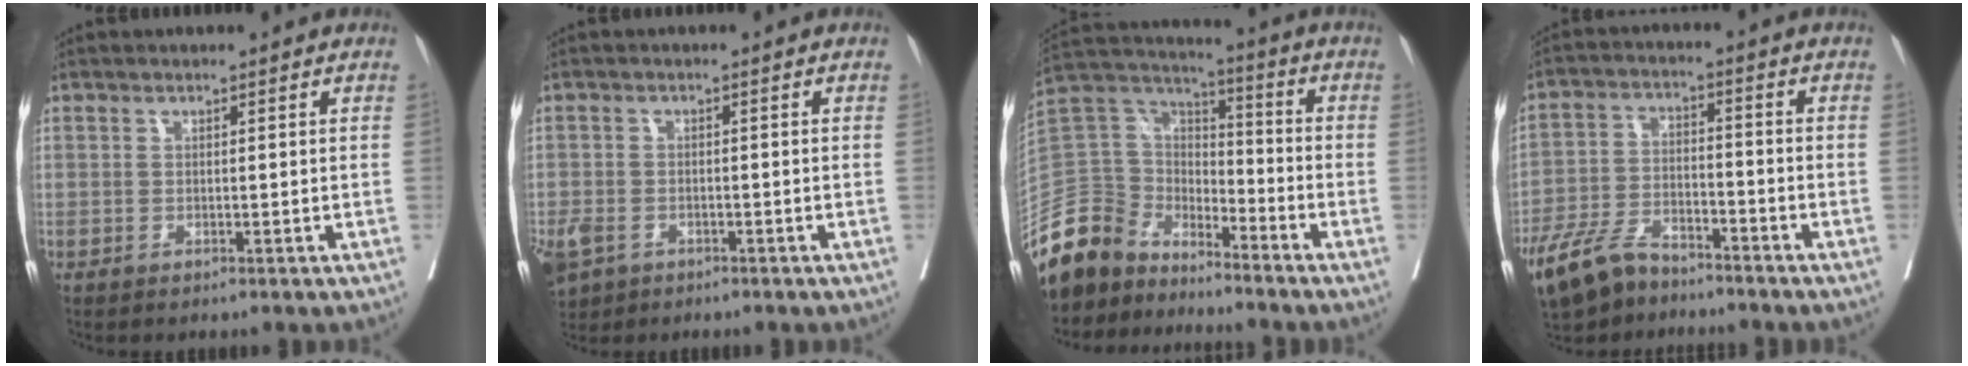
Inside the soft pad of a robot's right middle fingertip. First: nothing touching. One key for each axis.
{"total": 8.4, "fx": -4.4, "fy": 5.9, "fz": 4.0, "tx": -0.112, "ty": -0.012, "tz": -0.071}
{"total": 14.8, "fx": -12.8, "fy": 6.7, "fz": 3.3, "tx": -0.082, "ty": 0.041, "tz": -0.250}
{"total": 9.4, "fx": -7.6, "fy": 3.4, "fz": 4.4, "tx": -0.097, "ty": -0.017, "tz": -0.144}